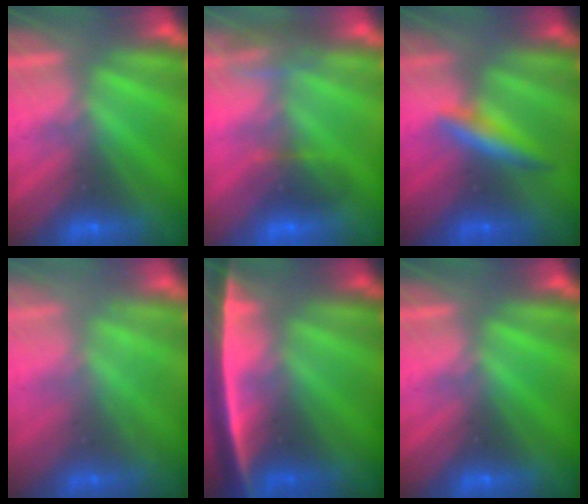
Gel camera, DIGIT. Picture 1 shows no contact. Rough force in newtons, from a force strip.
{"total": 3.1}
{"total": 1.1}
{"total": 2.2}
{"total": 7.8}
{"total": 0.0}